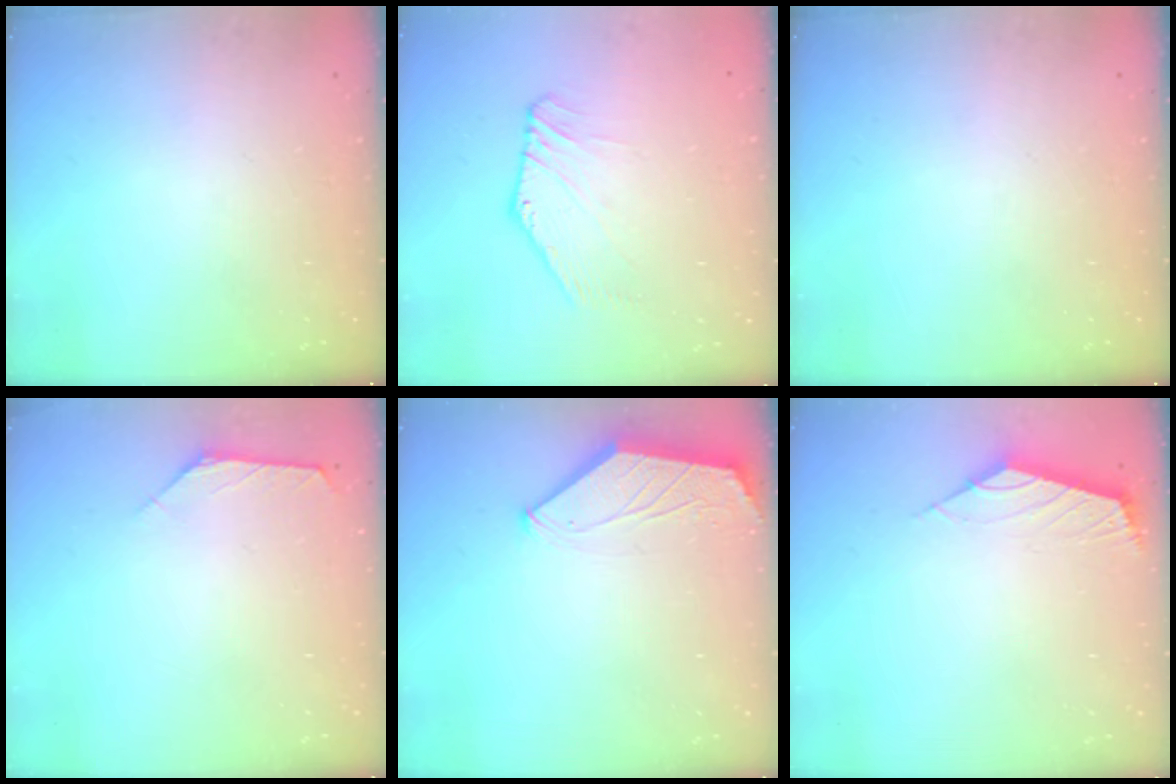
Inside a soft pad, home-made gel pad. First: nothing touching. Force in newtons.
{"total": 3.1, "press": 3.1, "slide": 0.1}
{"total": 0.0}
{"total": 1.6, "press": 1.5, "slide": 0.4}
{"total": 1.6, "press": 1.6, "slide": 0.3}
{"total": 2.5, "press": 2.4, "slide": 0.7}